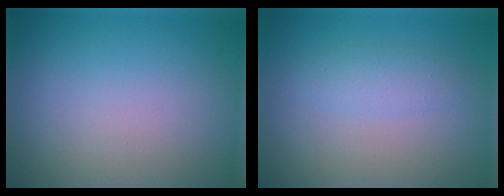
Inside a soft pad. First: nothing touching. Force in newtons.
{"total": 1.6, "press": 1.6, "slide": 0.0}